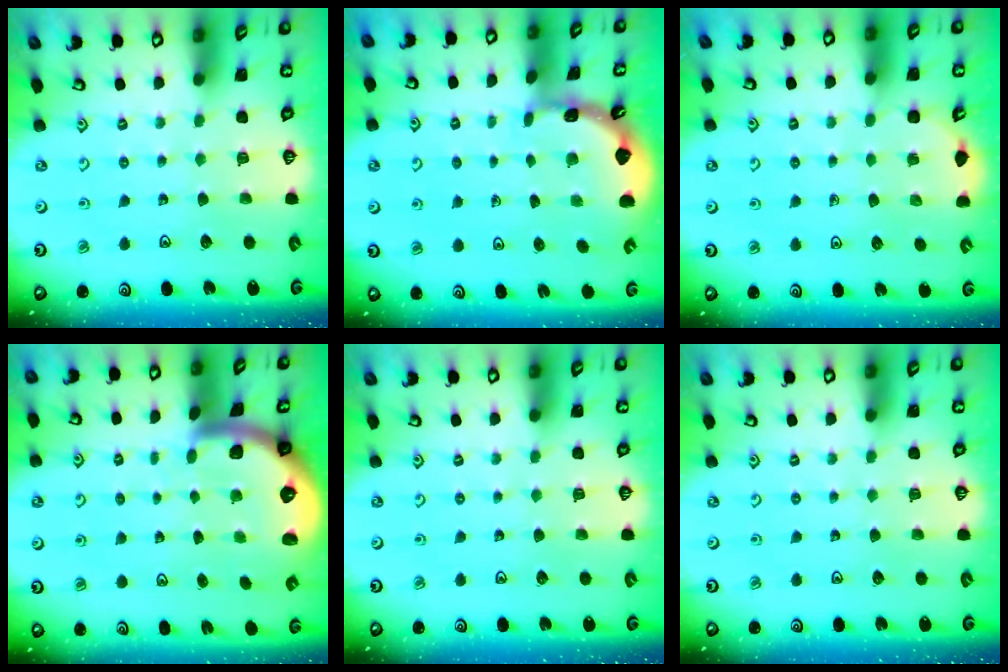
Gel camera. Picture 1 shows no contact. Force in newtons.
{"total": 1.7, "press": 1.7, "slide": 0.1}
{"total": 2.6, "press": 2.4, "slide": 1.0}
{"total": 2.5, "press": 2.5, "slide": 0.6}
{"total": 0.0}
{"total": 0.0}